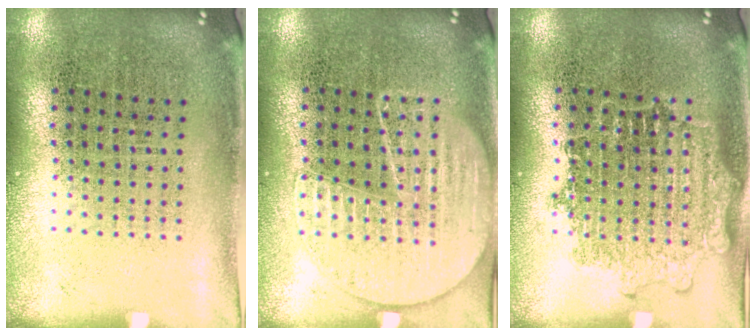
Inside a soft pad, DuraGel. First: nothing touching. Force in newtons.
{"total": 1.4, "press": 1.4, "slide": 0.2}
{"total": 1.2, "press": 1.2, "slide": 0.3}